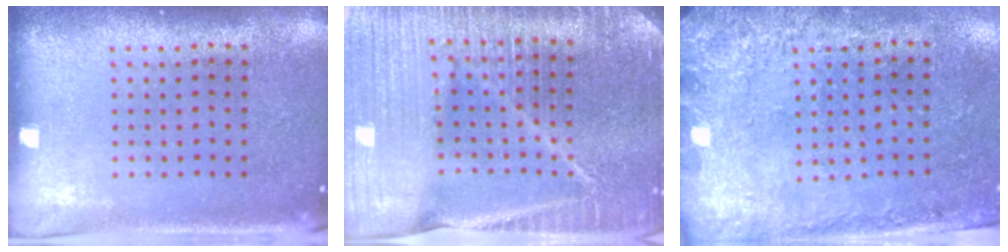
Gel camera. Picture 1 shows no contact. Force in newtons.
{"total": 5.4, "press": 4.8, "slide": 2.5}
{"total": 2.7, "press": 2.0, "slide": 1.8}